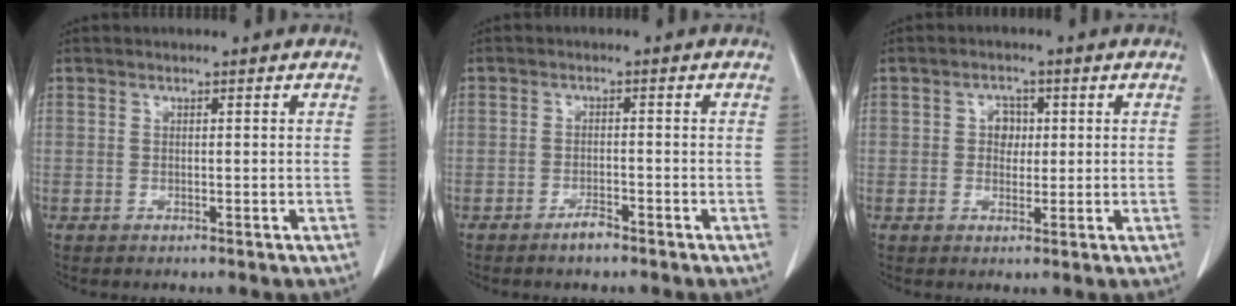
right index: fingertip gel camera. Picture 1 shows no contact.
{"total": 2.0, "force": [-1.6, 0.5, 1.1], "torque": [-0.021, 0.001, -0.025]}
{"total": 2.8, "force": [0.4, 2.2, 1.6], "torque": [-0.022, 0.005, 0.007]}